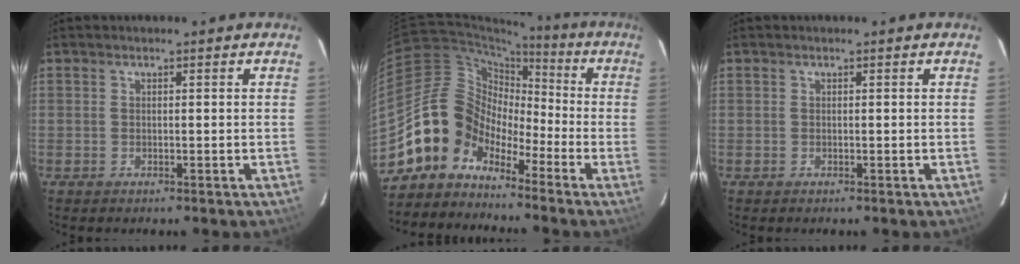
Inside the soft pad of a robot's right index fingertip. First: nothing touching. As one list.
[{"total": 9.8, "force": [-6.1, 7.3, 1.9], "torque": [-0.040, 0.044, -0.137]}, {"total": 0.0}]